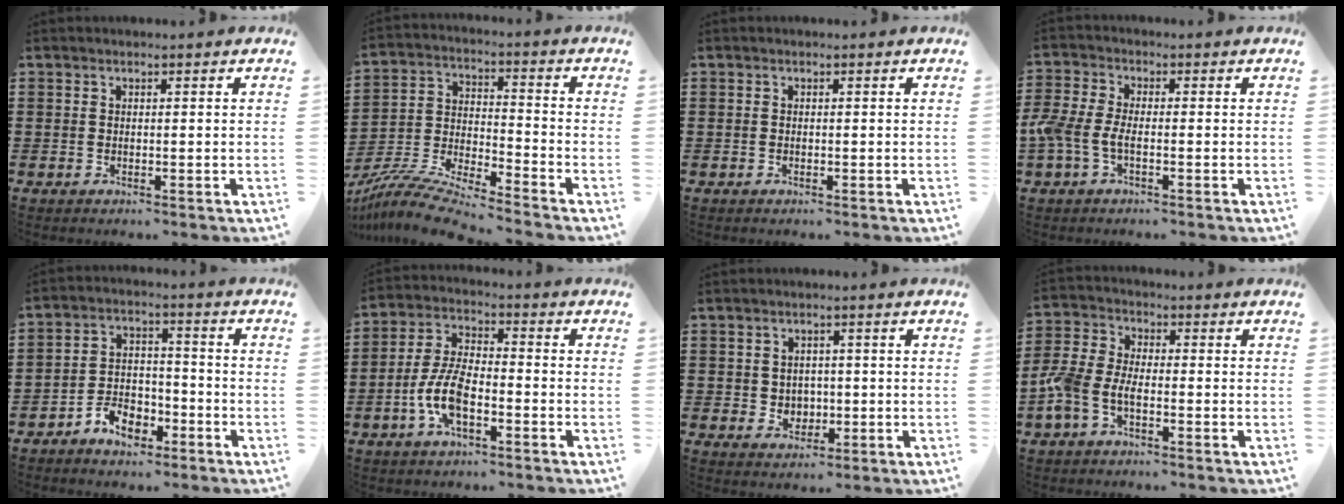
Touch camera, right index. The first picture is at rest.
{"total": 9.2, "force": [-8.7, 0.1, 3.0], "torque": [-0.073, 0.002, -0.176]}
{"total": 0.0}
{"total": 4.1, "force": [-1.5, 1.7, 3.5], "torque": [-0.095, -0.009, -0.036]}
{"total": 5.4, "force": [-4.0, 2.9, 2.0], "torque": [-0.042, 0.016, -0.076]}
{"total": 7.7, "force": [-3.0, 3.1, 6.4], "torque": [-0.155, -0.004, -0.064]}
{"total": 2.5, "force": [0.1, 2.4, 0.7], "torque": [-0.017, 0.005, -0.005]}
{"total": 4.9, "force": [-2.7, 2.3, 3.5], "torque": [-0.104, -0.005, -0.060]}